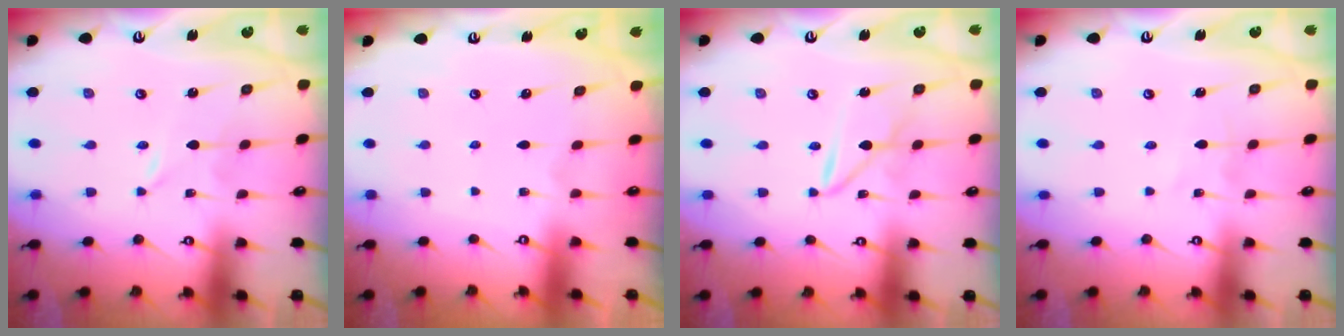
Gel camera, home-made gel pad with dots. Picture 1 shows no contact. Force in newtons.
{"total": 0.0}
{"total": 3.9, "press": 3.8, "slide": 0.3}
{"total": 1.1, "press": 1.1, "slide": 0.0}